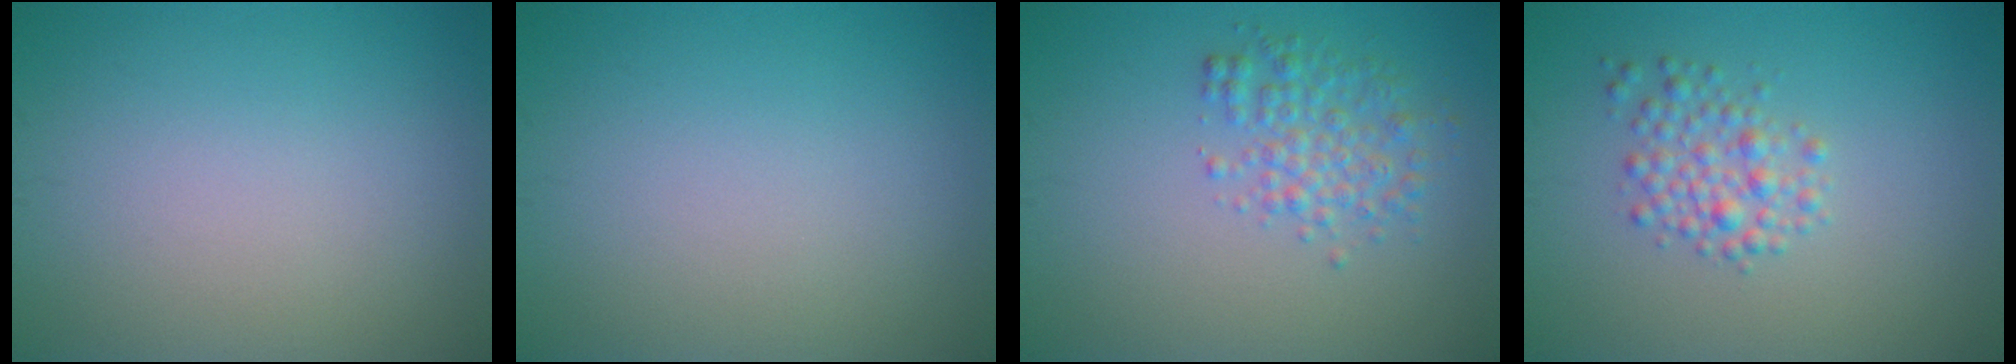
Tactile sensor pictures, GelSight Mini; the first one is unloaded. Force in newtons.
{"total": 0.0}
{"total": 3.0, "press": 3.0, "slide": 0.1}
{"total": 2.6, "press": 2.6, "slide": 0.1}